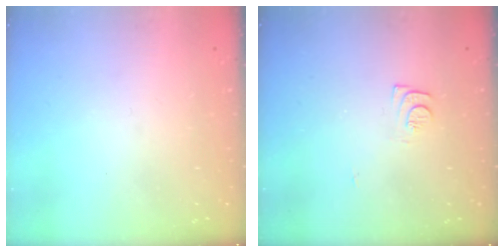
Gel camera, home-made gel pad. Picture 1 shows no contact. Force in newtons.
{"total": 7.0, "press": 7.0, "slide": 0.6}